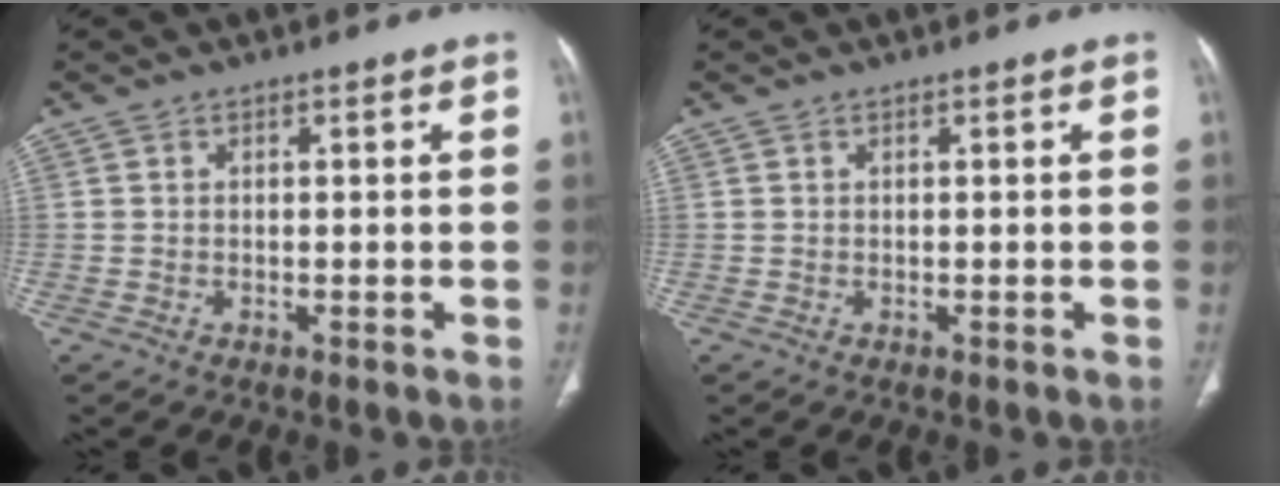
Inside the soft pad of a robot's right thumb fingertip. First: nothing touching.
{"total": 0.0}